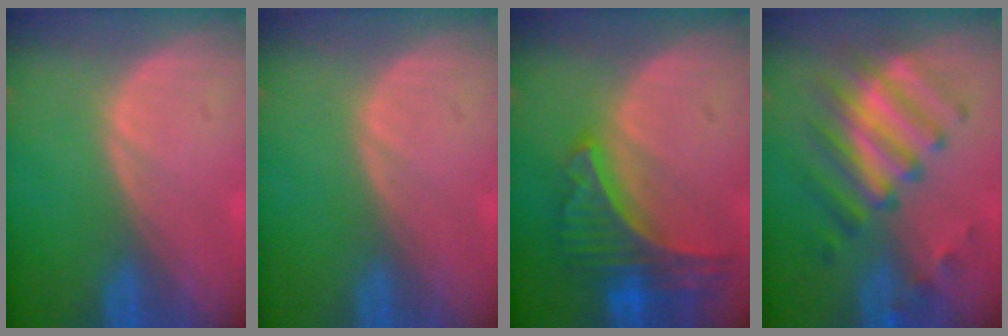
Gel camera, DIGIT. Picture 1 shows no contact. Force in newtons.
{"total": 0.0}
{"total": 8.5, "press": 7.4, "slide": 4.3}
{"total": 8.2, "press": 8.1, "slide": 1.2}